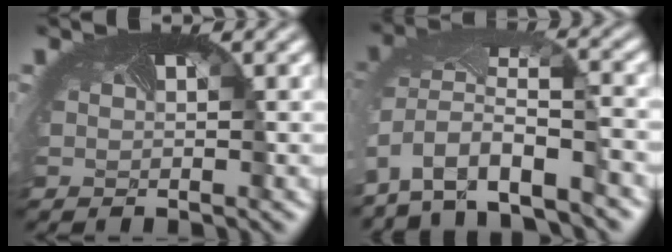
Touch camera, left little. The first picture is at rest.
{"total": 8.4, "force": [-6.3, 3.1, 4.5], "torque": [-0.095, -0.019, -0.104]}